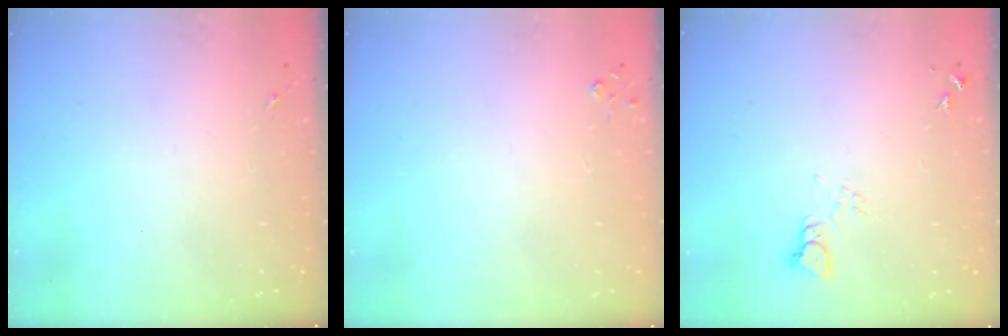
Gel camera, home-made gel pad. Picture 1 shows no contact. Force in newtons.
{"total": 2.8, "press": 2.8, "slide": 0.3}
{"total": 4.0, "press": 3.9, "slide": 0.3}